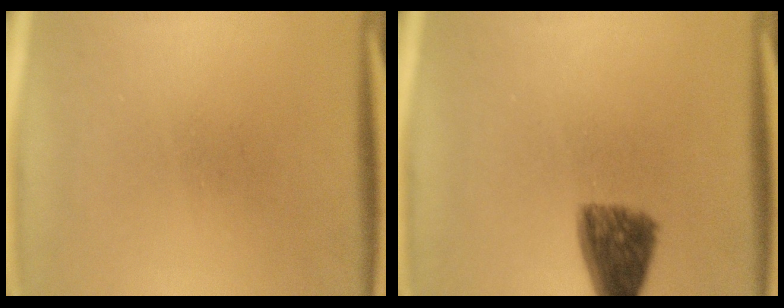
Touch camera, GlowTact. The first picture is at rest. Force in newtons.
{"total": 7.8}